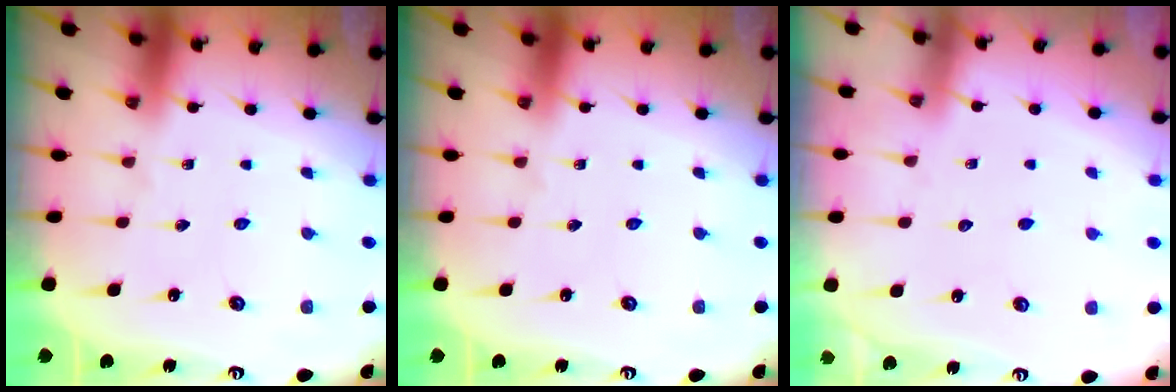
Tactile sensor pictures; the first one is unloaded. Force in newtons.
{"total": 0.0}
{"total": 3.4, "press": 3.4, "slide": 0.4}